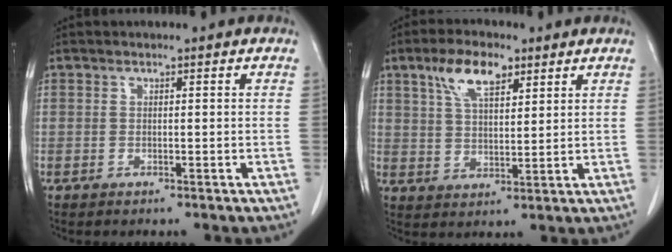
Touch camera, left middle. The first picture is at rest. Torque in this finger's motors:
{"motor_torque": [1.39, -0.75, 0.13, 0.07]}